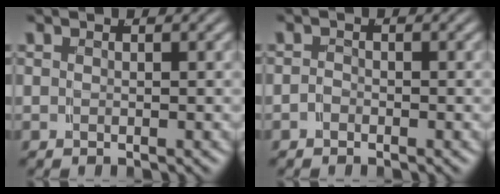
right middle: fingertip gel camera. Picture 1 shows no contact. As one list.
[{"total": 0.8, "force": [-0.7, 0.4, 0.1], "torque": [-0.004, -0.004, -0.014]}]